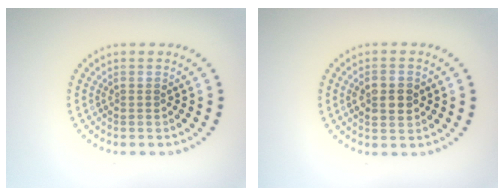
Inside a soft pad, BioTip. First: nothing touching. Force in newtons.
{"total": 2.7, "press": 2.7, "slide": 0.1}